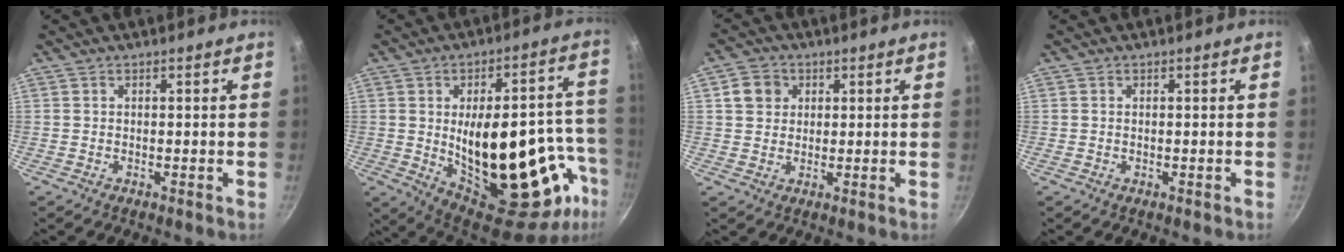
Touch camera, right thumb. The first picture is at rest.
{"total": 30.1, "force": [-5.8, 13.9, 26.0], "torque": [-0.314, 0.010, -0.051]}
{"total": 5.0, "force": [1.5, 4.4, 1.8], "torque": [-0.007, 0.006, 0.023]}
{"total": 0.0}